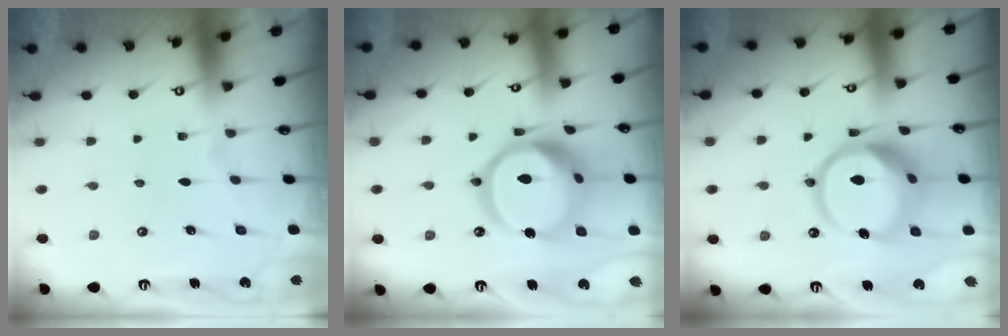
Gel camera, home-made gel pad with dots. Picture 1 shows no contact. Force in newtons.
{"total": 20.7, "press": 20.6, "slide": 2.2}
{"total": 16.6, "press": 16.5, "slide": 1.9}